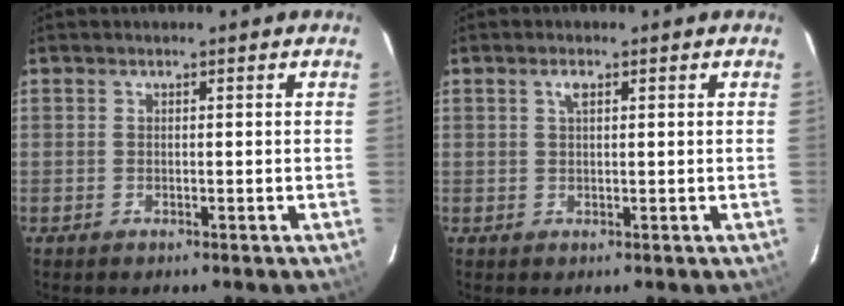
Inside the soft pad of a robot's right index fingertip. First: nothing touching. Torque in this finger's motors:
{"motor_torque": [0.16, 0.00, 0.09, 0.03]}